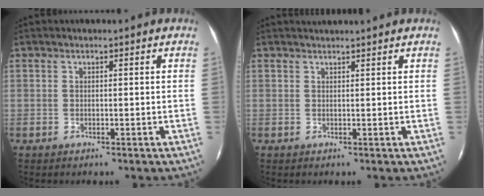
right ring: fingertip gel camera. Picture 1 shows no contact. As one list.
[{"total": 1.4, "force": [1.3, -0.2, 0.2], "torque": [-0.009, -0.001, 0.020]}]